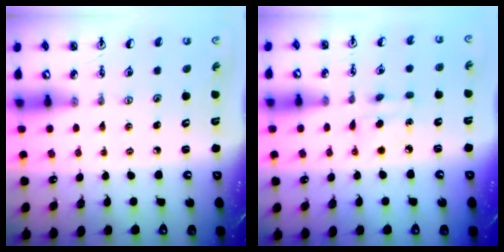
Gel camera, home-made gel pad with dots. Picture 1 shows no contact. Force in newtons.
{"total": 5.5, "press": 5.4, "slide": 0.6}